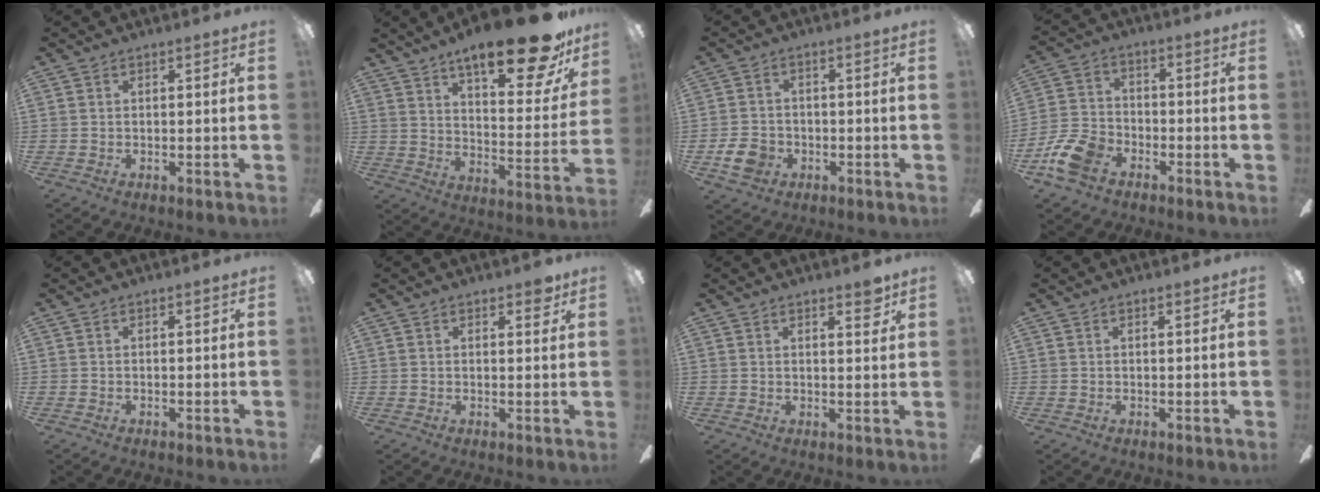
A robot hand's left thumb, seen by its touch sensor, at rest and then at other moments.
{"total": 22.1, "force": [15.9, 6.1, 14.1], "torque": [-0.206, -0.105, 0.254]}
{"total": 6.3, "force": [-2.5, 4.9, 3.1], "torque": [-0.075, 0.013, -0.045]}
{"total": 10.8, "force": [-6.5, 6.6, 5.6], "torque": [-0.132, 0.032, -0.124]}
{"total": 0.0}
{"total": 2.7, "force": [1.8, 1.0, 1.8], "torque": [-0.015, -0.007, 0.027]}
{"total": 3.4, "force": [2.5, 0.6, 2.2], "torque": [-0.025, -0.013, 0.038]}
{"total": 1.1, "force": [0.7, 0.1, 0.8], "torque": [-0.011, -0.003, 0.010]}